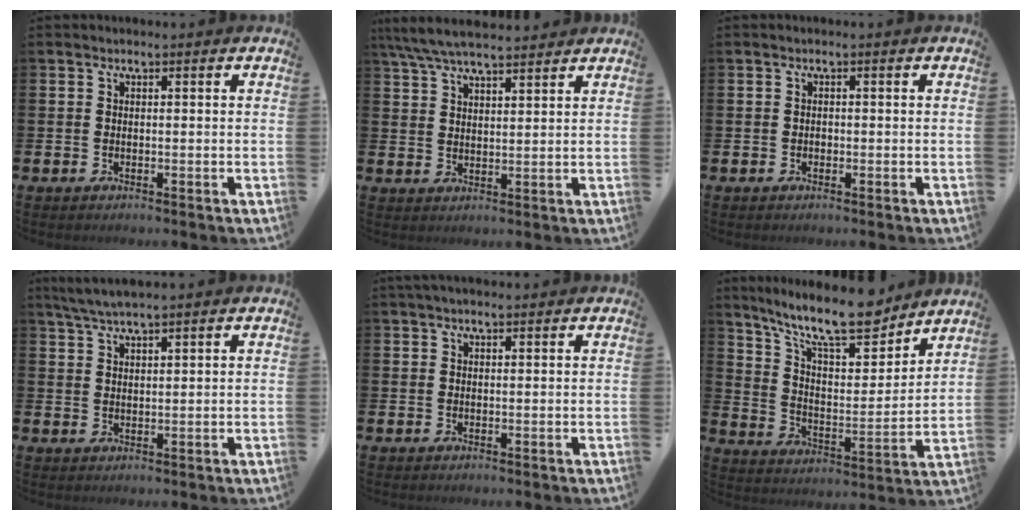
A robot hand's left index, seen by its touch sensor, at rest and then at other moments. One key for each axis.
{"total": 6.3, "fx": 5.8, "fy": 1.1, "fz": 2.2, "tx": -0.066, "ty": -0.018, "tz": 0.108}
{"total": 0.5, "fx": -0.2, "fy": 0.4, "fz": 0.2, "tx": -0.011, "ty": 0.007, "tz": -0.003}
{"total": 3.7, "fx": 3.3, "fy": 0.1, "fz": 1.6, "tx": -0.046, "ty": -0.001, "tz": 0.062}
{"total": 1.4, "fx": 1.2, "fy": 0.2, "fz": 0.7, "tx": -0.006, "ty": -0.001, "tz": 0.019}
{"total": 13.7, "fx": 11.7, "fy": 3.2, "fz": 6.4, "tx": -0.145, "ty": -0.066, "tz": 0.205}